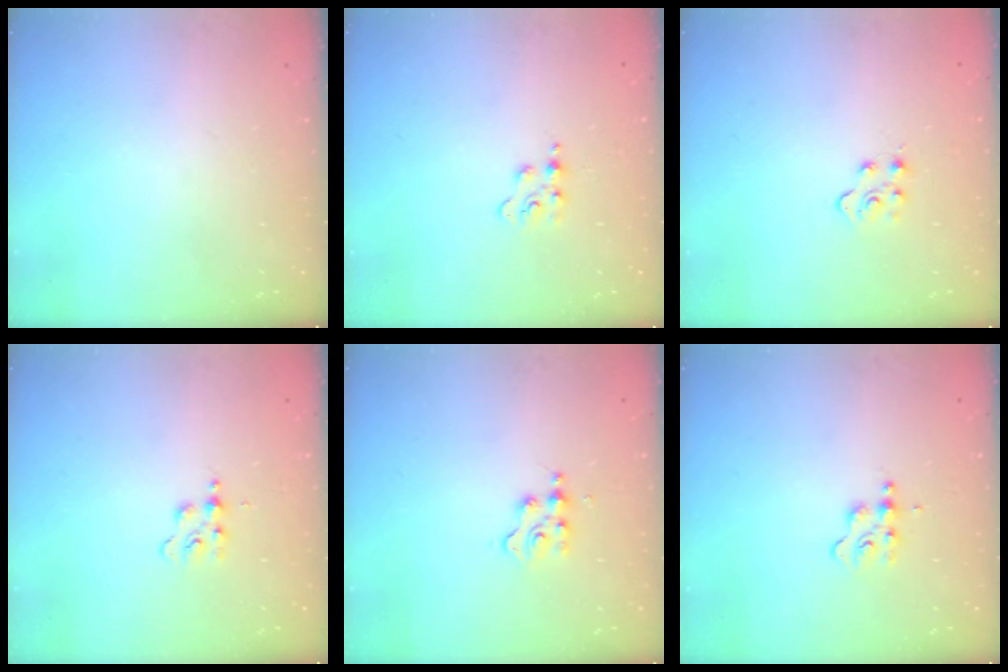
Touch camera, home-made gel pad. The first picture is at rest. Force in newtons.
{"total": 3.6, "press": 3.6, "slide": 0.5}
{"total": 4.6, "press": 4.6, "slide": 0.4}
{"total": 3.7, "press": 3.7, "slide": 0.5}
{"total": 2.3, "press": 2.3, "slide": 0.3}
{"total": 4.0, "press": 4.0, "slide": 0.5}